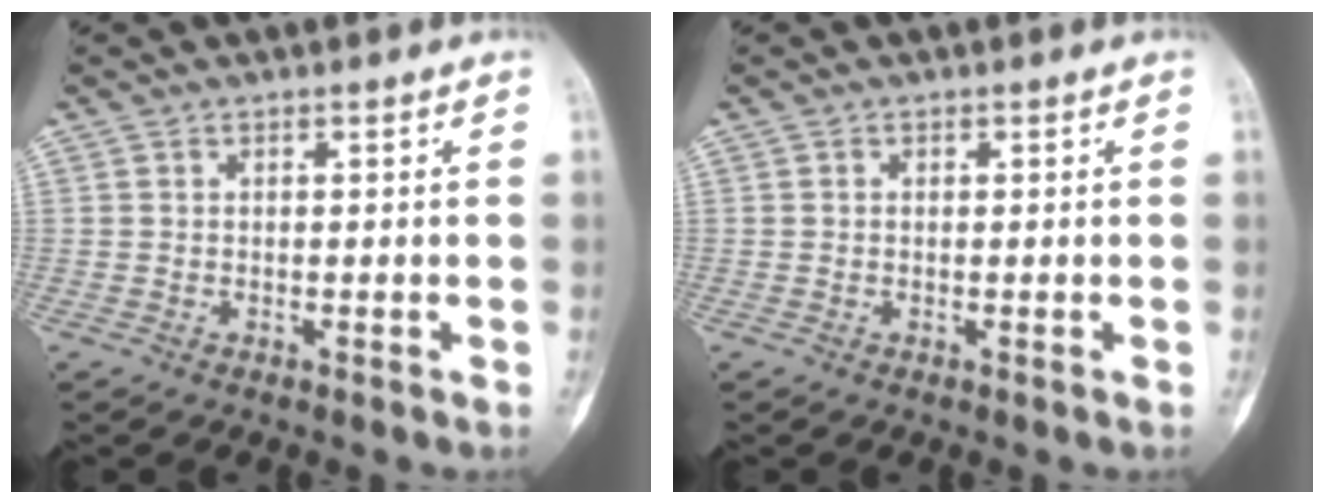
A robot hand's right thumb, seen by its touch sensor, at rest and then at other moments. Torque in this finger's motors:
{"motor_torque": [-0.26, 0.04, -0.16, 0.18, -0.03]}